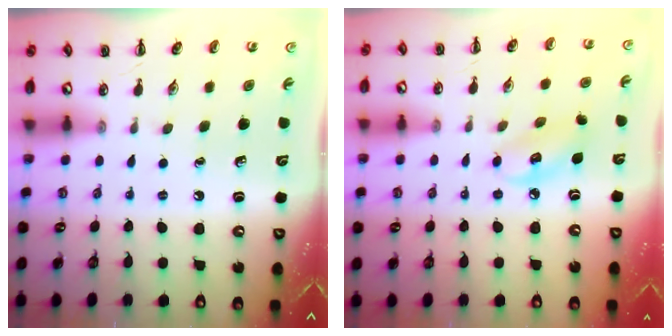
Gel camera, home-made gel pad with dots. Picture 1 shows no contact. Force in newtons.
{"total": 6.7, "press": 6.7, "slide": 1.1}